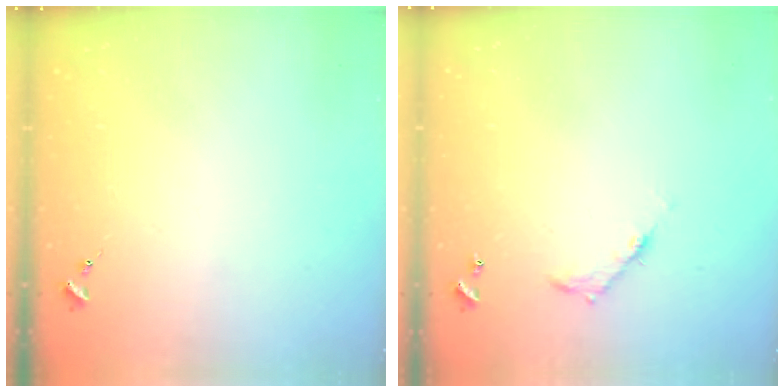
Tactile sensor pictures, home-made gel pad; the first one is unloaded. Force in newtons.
{"total": 5.3, "press": 5.3, "slide": 0.4}